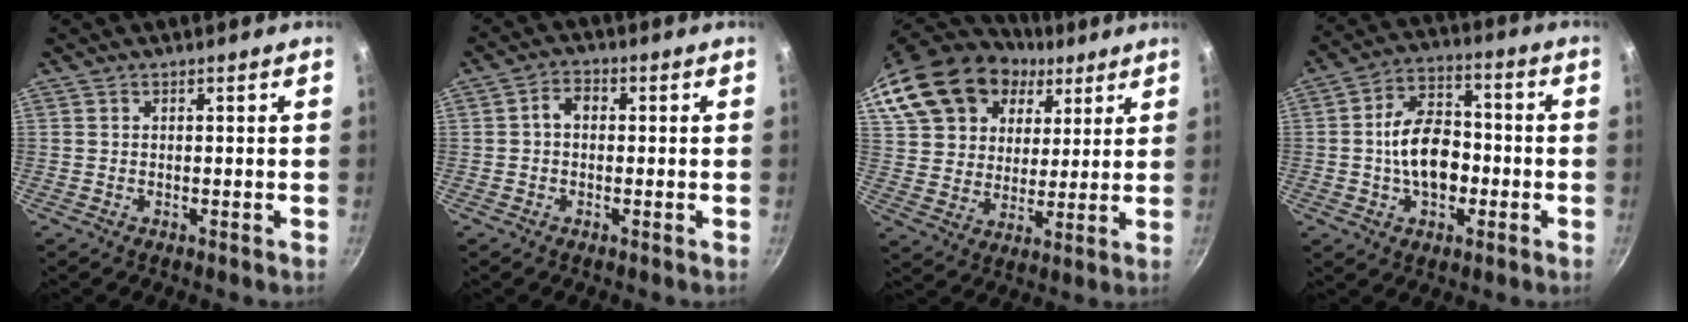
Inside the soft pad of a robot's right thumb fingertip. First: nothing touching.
{"total": 3.3, "force": [0.1, 2.4, 2.3], "torque": [-0.032, 0.010, -0.006]}
{"total": 22.9, "force": [11.3, 16.4, 11.4], "torque": [-0.214, 0.011, 0.205]}
{"total": 12.7, "force": [-1.8, 8.6, 9.1], "torque": [-0.122, 0.032, -0.039]}